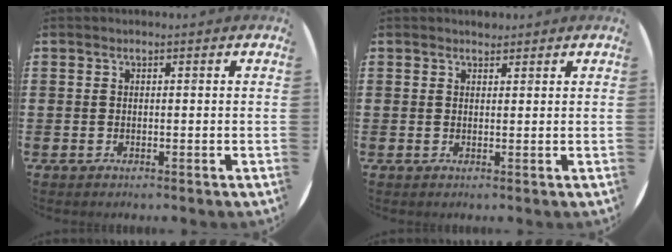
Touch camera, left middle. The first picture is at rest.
{"total": 1.0, "force": [1.0, 0.2, 0.0], "torque": [0.008, -0.002, 0.018]}